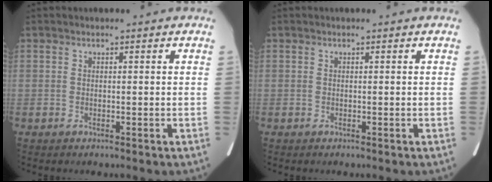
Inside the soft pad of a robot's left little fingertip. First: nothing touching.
{"total": 0.0}